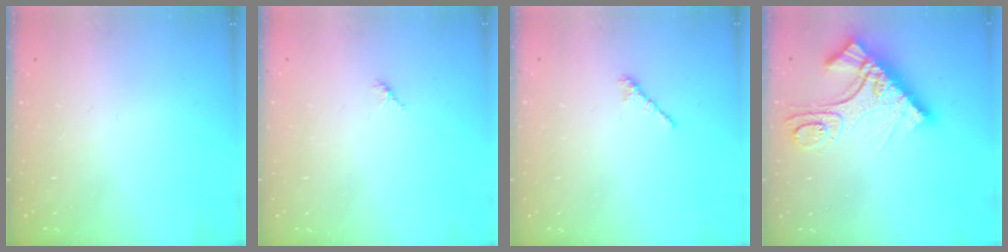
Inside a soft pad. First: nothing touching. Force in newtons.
{"total": 1.7, "press": 1.6, "slide": 0.5}
{"total": 2.4, "press": 2.3, "slide": 0.7}
{"total": 15.9, "press": 15.8, "slide": 1.7}